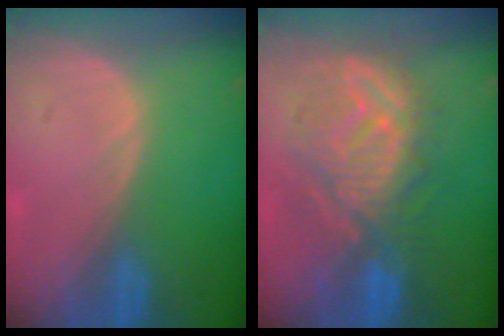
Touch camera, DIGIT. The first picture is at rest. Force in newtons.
{"total": 10.4, "press": 10.1, "slide": 2.8}